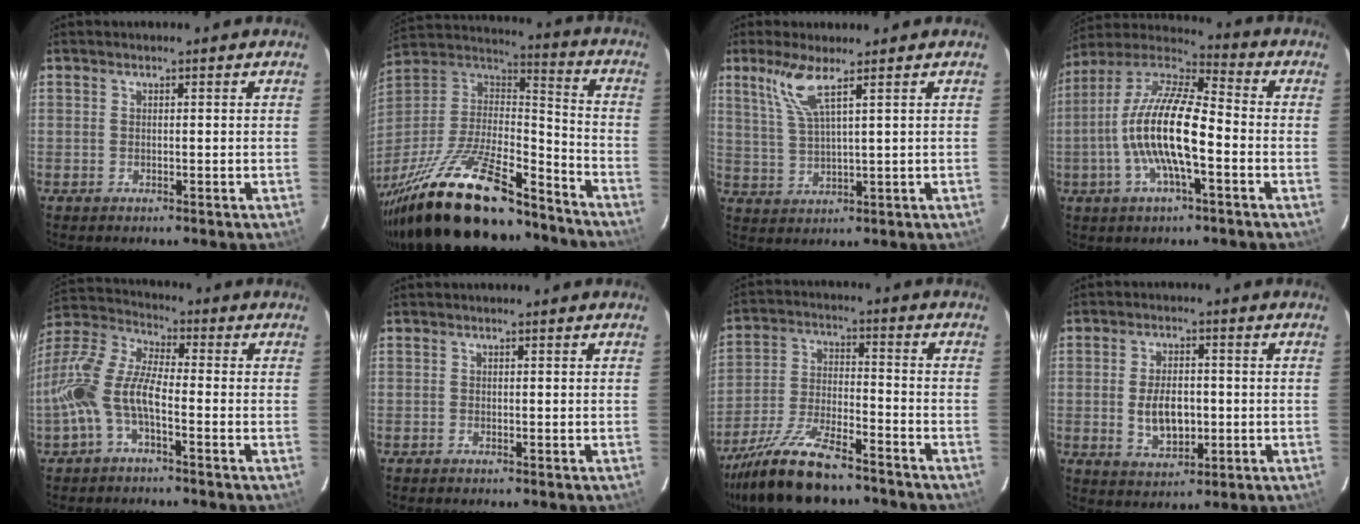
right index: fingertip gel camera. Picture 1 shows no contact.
{"total": 31.9, "force": [-23.7, 9.9, 18.9], "torque": [-0.369, -0.036, -0.380]}
{"total": 6.1, "force": [3.7, 0.1, 4.9], "torque": [-0.108, -0.003, 0.080]}
{"total": 16.4, "force": [-3.7, 4.4, 15.3], "torque": [-0.293, -0.003, -0.077]}
{"total": 12.4, "force": [-3.9, 4.6, 10.8], "torque": [-0.238, 0.007, -0.085]}
{"total": 0.0}
{"total": 17.8, "force": [-14.5, 4.5, 9.3], "torque": [-0.198, -0.031, -0.255]}
{"total": 7.7, "force": [-0.9, 4.5, 6.2], "torque": [-0.119, -0.004, -0.008]}